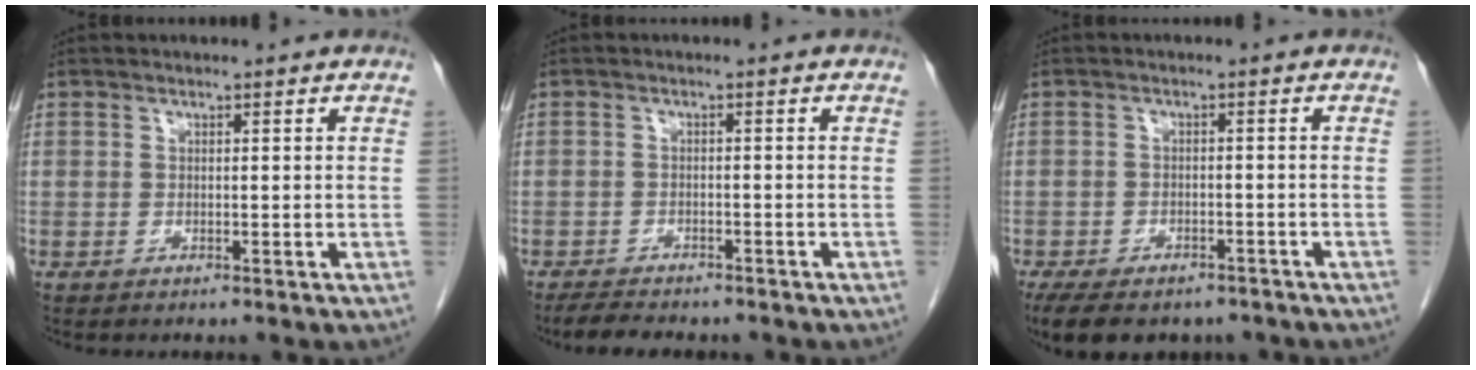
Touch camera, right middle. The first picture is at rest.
{"total": 4.9, "force": [-4.3, 1.4, 1.9], "torque": [-0.035, -0.009, -0.066]}
{"total": 12.2, "force": [-9.1, 5.8, 5.6], "torque": [-0.107, -0.006, -0.123]}